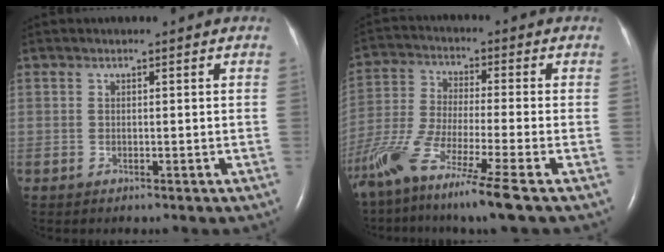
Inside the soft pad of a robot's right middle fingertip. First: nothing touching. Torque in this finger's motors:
{"motor_torque": [1.14, -1.00, 0.25, 0.17]}